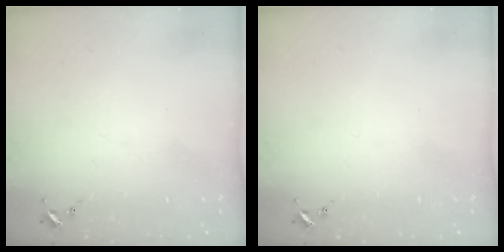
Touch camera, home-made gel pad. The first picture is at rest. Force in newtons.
{"total": 0.0}